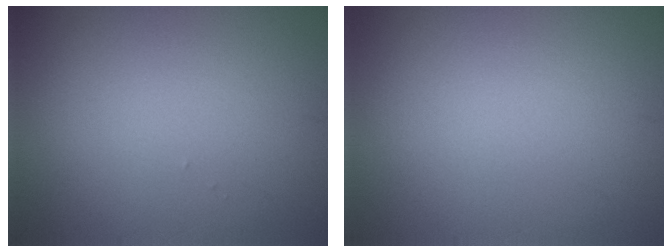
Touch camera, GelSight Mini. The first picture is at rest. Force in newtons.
{"total": 0.0}